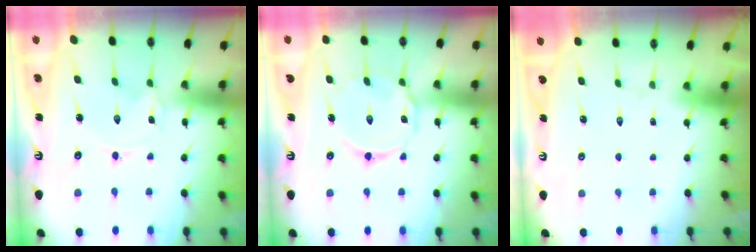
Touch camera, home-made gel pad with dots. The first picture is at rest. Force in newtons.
{"total": 7.9, "press": 7.9, "slide": 0.5}
{"total": 1.6, "press": 1.6, "slide": 0.1}